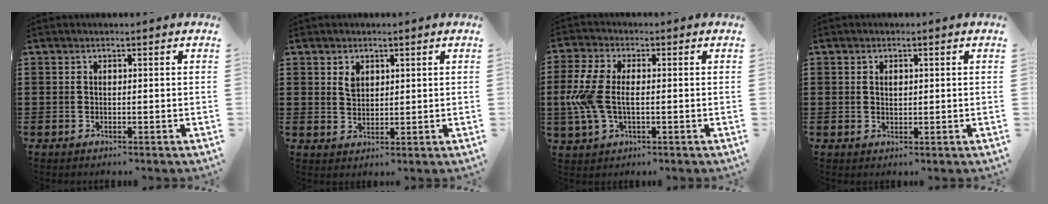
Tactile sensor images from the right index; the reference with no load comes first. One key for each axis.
{"total": 2.3, "fx": 1.3, "fy": 1.6, "fz": 1.1, "tx": -0.018, "ty": 0.000, "tz": 0.024}
{"total": 7.6, "fx": -0.4, "fy": 4.1, "fz": 6.4, "tx": -0.166, "ty": -0.005, "tz": -0.017}
{"total": 0.9, "fx": 0.3, "fy": 0.6, "fz": 0.6, "tx": -0.014, "ty": 0.005, "tz": 0.006}